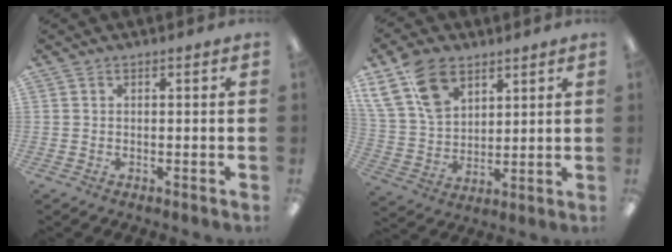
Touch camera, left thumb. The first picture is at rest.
{"total": 15.2, "force": [8.6, 9.5, 8.2], "torque": [-0.179, -0.021, 0.167]}